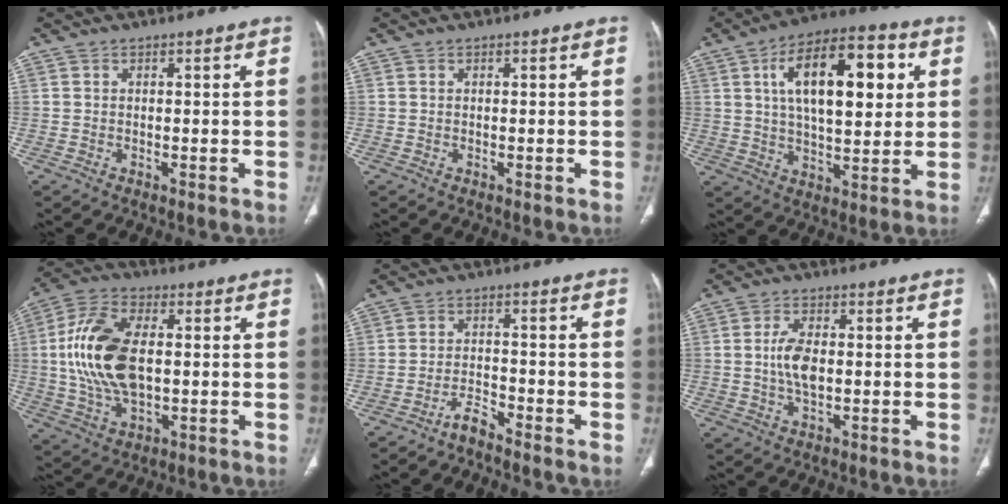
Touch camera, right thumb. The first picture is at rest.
{"total": 0.0}
{"total": 19.4, "force": [5.4, 8.9, 16.4], "torque": [-0.233, 0.005, 0.081]}
{"total": 16.7, "force": [0.8, 9.2, 13.9], "torque": [-0.283, 0.008, 0.016]}
{"total": 2.9, "force": [-2.7, 0.4, 1.0], "torque": [-0.018, 0.013, -0.053]}
{"total": 5.9, "force": [0.0, 3.1, 5.0], "torque": [-0.101, 0.003, -0.001]}